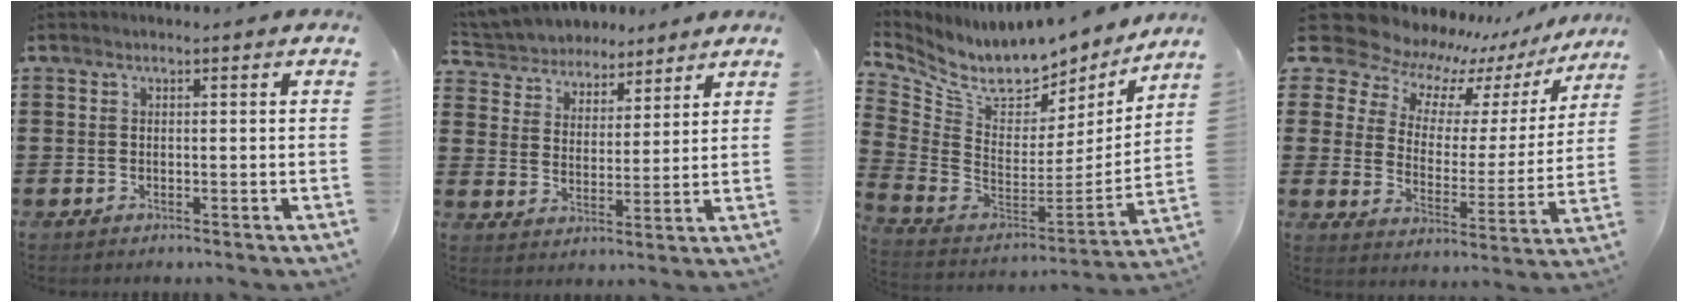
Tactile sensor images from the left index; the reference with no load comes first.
{"total": 5.1, "force": [4.9, 1.4, -0.2], "torque": [-0.024, -0.024, 0.087]}
{"total": 8.2, "force": [7.2, 2.9, 2.7], "torque": [-0.088, -0.068, 0.124]}
{"total": 10.1, "force": [8.8, 4.5, 2.2], "torque": [-0.076, -0.064, 0.152]}